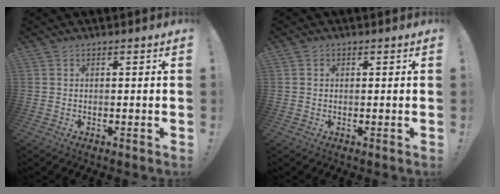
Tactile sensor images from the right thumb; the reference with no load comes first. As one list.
[{"total": 0.9, "force": [0.2, 0.9, 0.1], "torque": [-0.009, 0.006, 0.006]}]